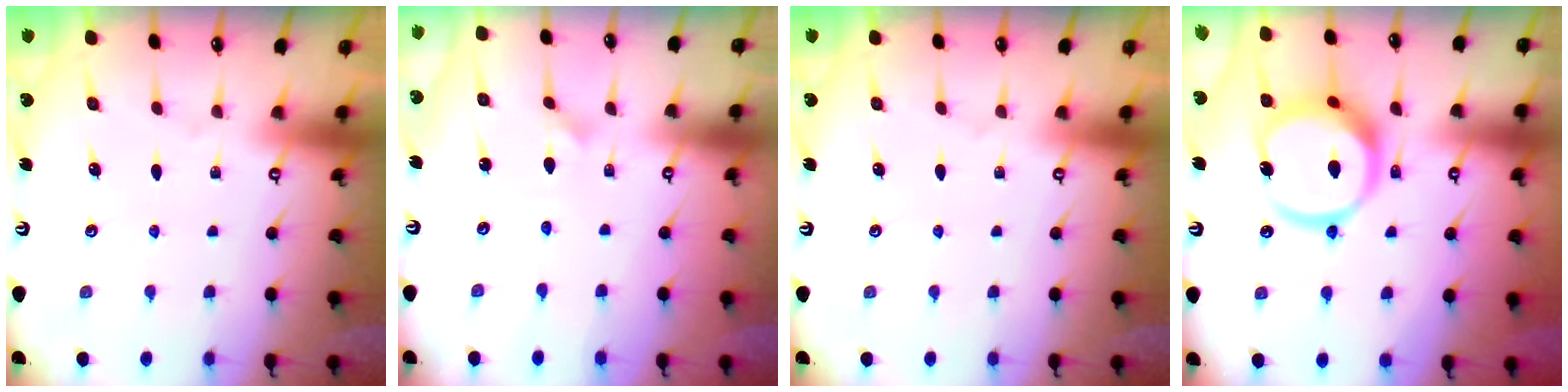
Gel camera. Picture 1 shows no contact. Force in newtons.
{"total": 1.6, "press": 1.6, "slide": 0.0}
{"total": 0.0}
{"total": 14.2, "press": 14.0, "slide": 2.3}